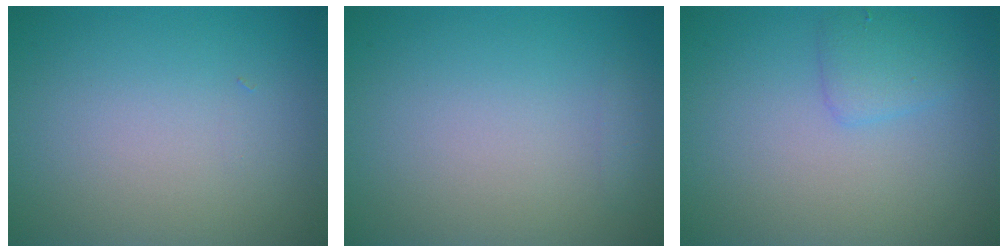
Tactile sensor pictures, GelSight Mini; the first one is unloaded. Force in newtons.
{"total": 0.7, "press": 0.7, "slide": 0.1}
{"total": 1.7, "press": 1.7, "slide": 0.1}